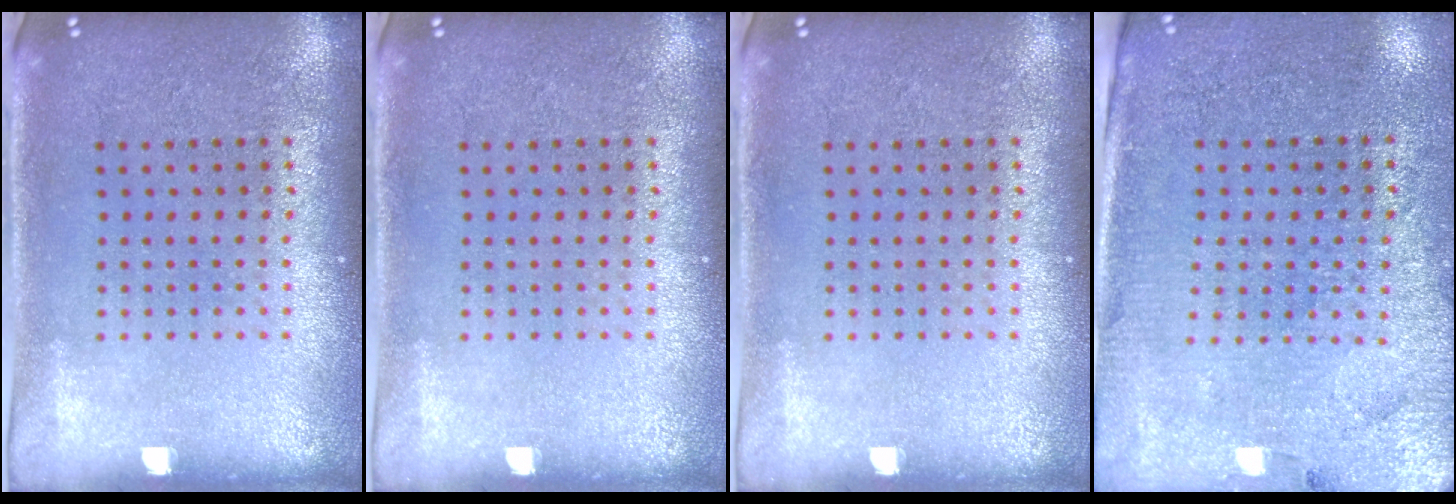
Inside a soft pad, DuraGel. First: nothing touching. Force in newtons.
{"total": 0.0}
{"total": 0.0}
{"total": 3.1, "press": 2.8, "slide": 1.3}